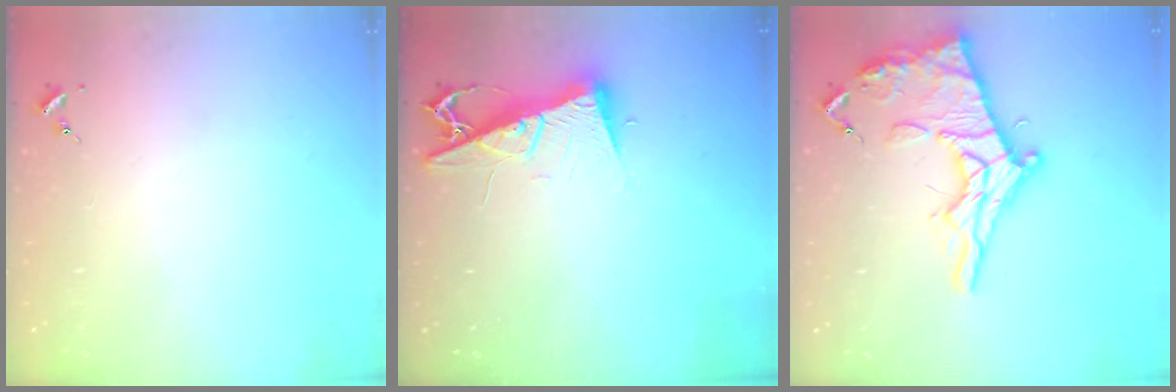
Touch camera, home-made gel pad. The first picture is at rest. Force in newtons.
{"total": 11.3, "press": 11.2, "slide": 1.1}
{"total": 21.2, "press": 21.2, "slide": 1.8}